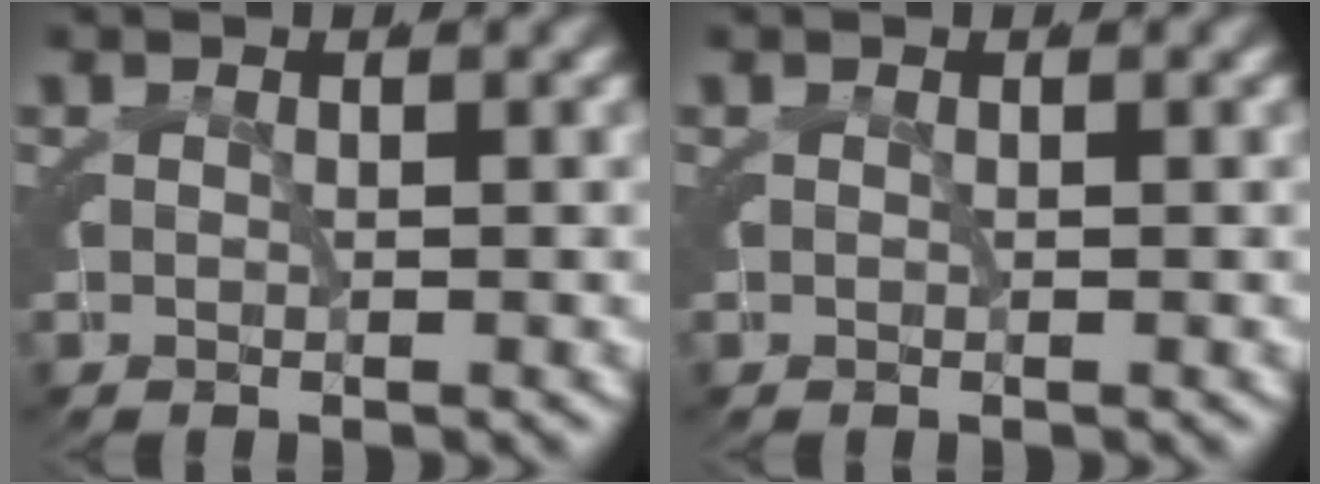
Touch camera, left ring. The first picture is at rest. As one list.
[{"total": 0.0}]